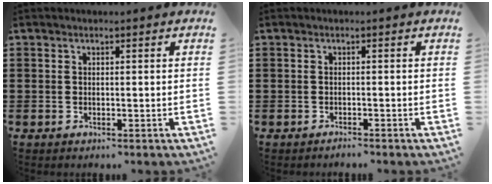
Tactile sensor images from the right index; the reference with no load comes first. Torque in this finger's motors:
{"motor_torque": [-0.55, 1.59, -1.05, -0.17]}